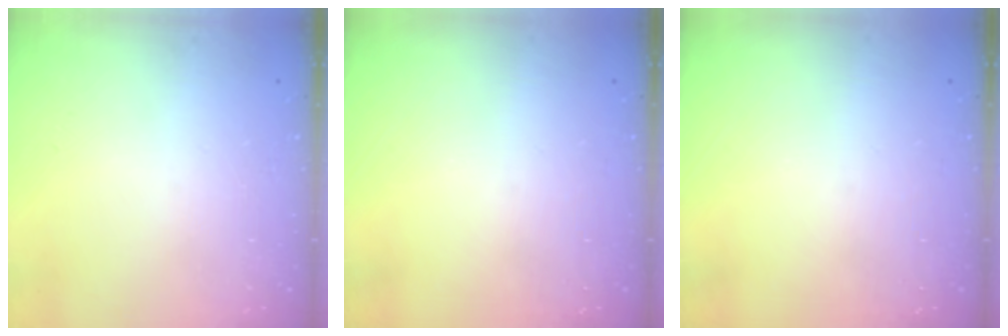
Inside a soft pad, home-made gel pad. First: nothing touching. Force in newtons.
{"total": 0.0}
{"total": 0.0}